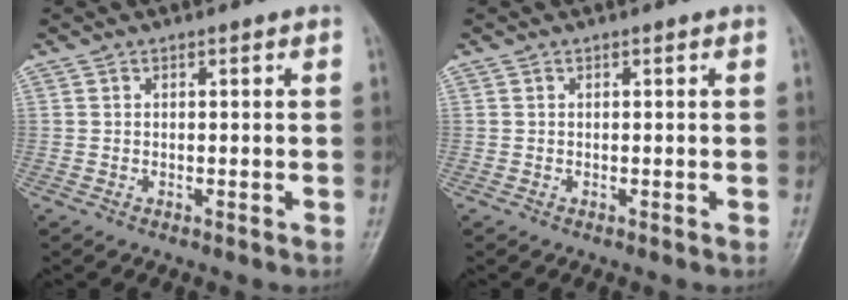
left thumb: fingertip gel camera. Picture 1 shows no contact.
{"total": 0.0}